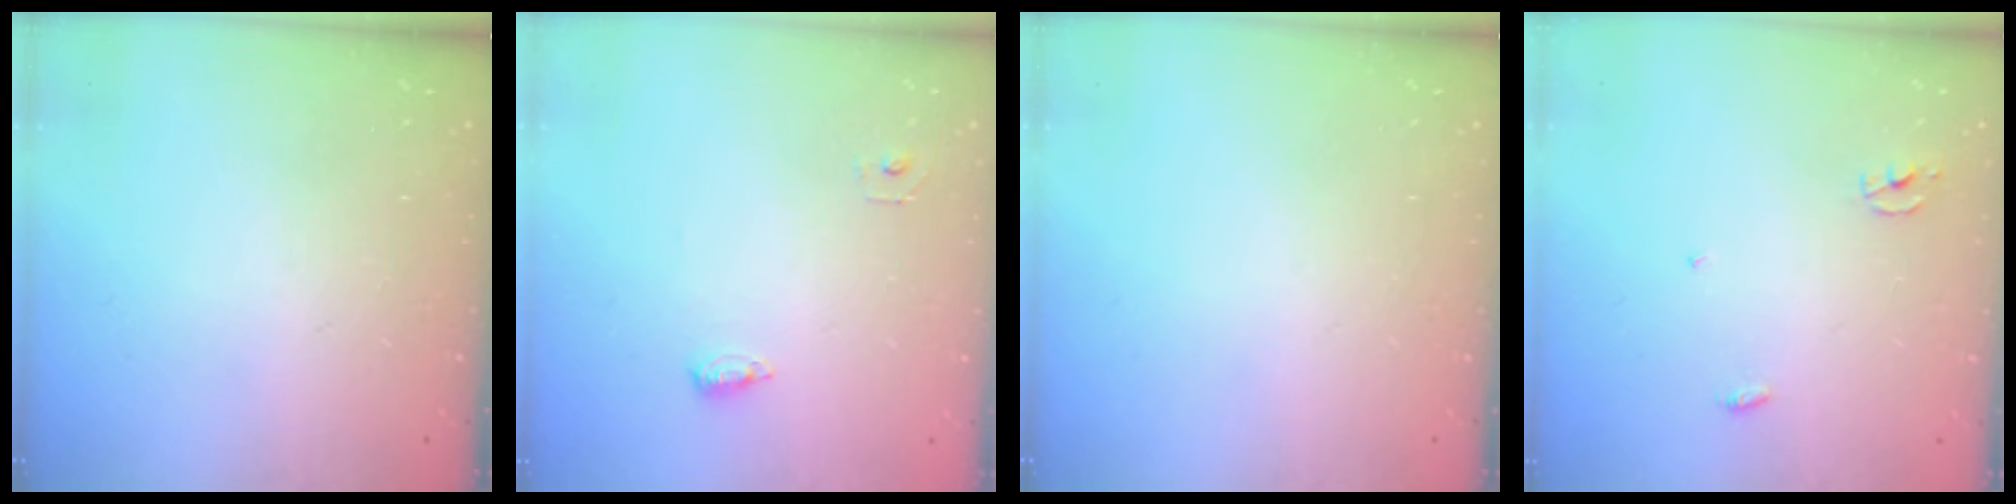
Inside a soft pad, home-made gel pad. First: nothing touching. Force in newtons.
{"total": 5.4, "press": 5.3, "slide": 1.2}
{"total": 0.0}
{"total": 2.3, "press": 2.3, "slide": 0.1}